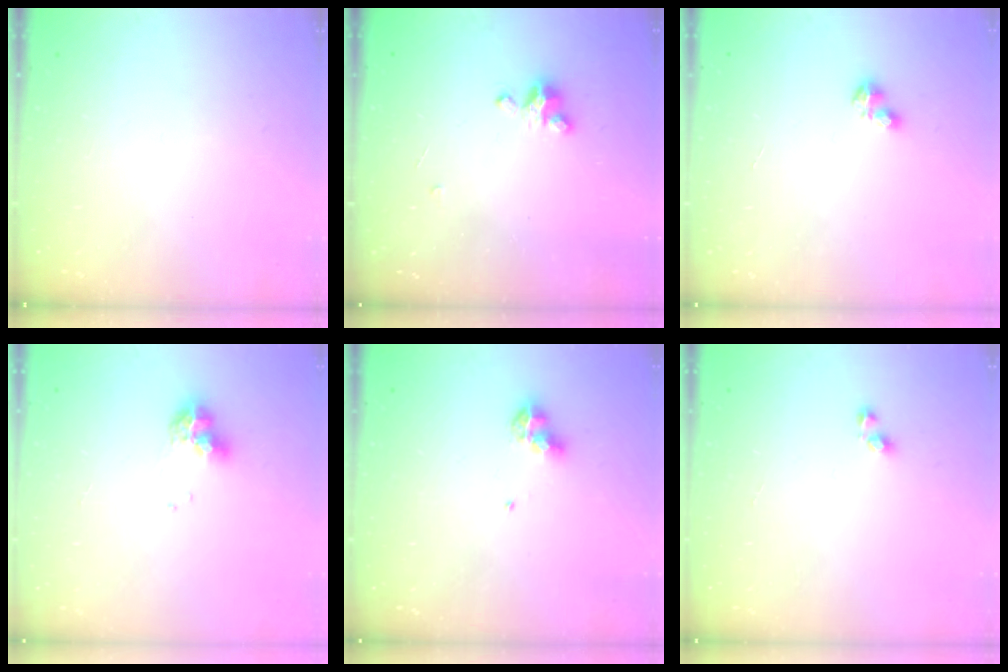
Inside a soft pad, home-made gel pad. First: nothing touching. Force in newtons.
{"total": 2.6, "press": 2.6, "slide": 0.3}
{"total": 3.4, "press": 3.4, "slide": 0.4}
{"total": 7.8, "press": 7.8, "slide": 0.8}
{"total": 7.3, "press": 7.2, "slide": 0.8}
{"total": 3.0, "press": 3.0, "slide": 0.1}